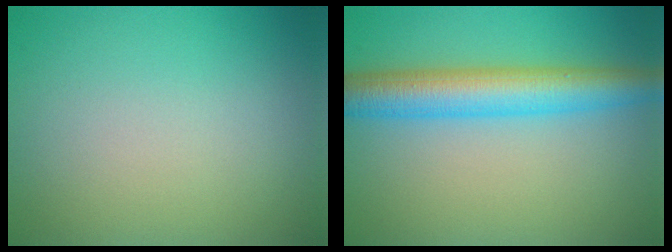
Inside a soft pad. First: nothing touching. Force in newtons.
{"total": 6.0, "press": 6.0, "slide": 0.1}